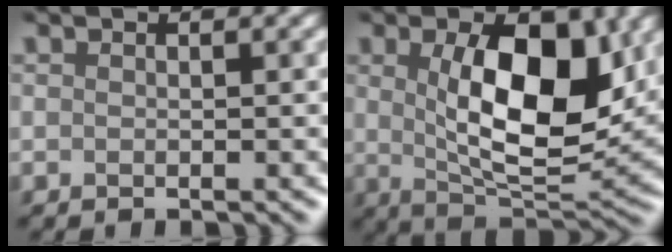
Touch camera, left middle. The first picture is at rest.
{"total": 8.1, "force": [1.5, 3.0, 7.4], "torque": [-0.142, -0.001, 0.049]}